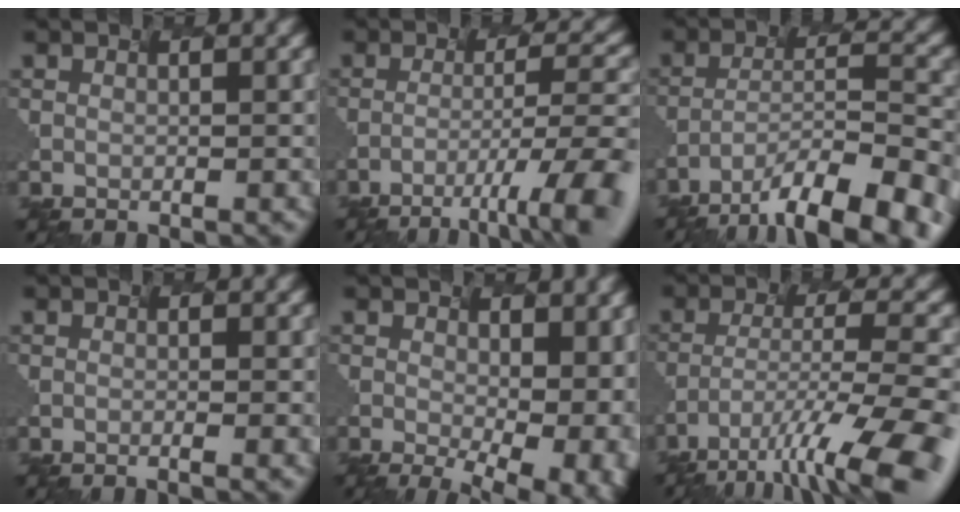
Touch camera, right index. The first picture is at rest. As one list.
[{"total": 8.6, "force": [-5.8, 0.5, 6.3], "torque": [-0.116, -0.002, -0.057]}, {"total": 12.0, "force": [-9.9, 1.9, 6.4], "torque": [-0.135, -0.009, -0.127]}, {"total": 1.1, "force": [-0.7, 0.0, 0.9], "torque": [-0.012, -0.002, -0.004]}, {"total": 7.0, "force": [-0.6, 3.4, 6.1], "torque": [-0.071, -0.028, 0.037]}, {"total": 10.4, "force": [-8.1, 1.0, 6.4], "torque": [-0.139, -0.008, -0.107]}]